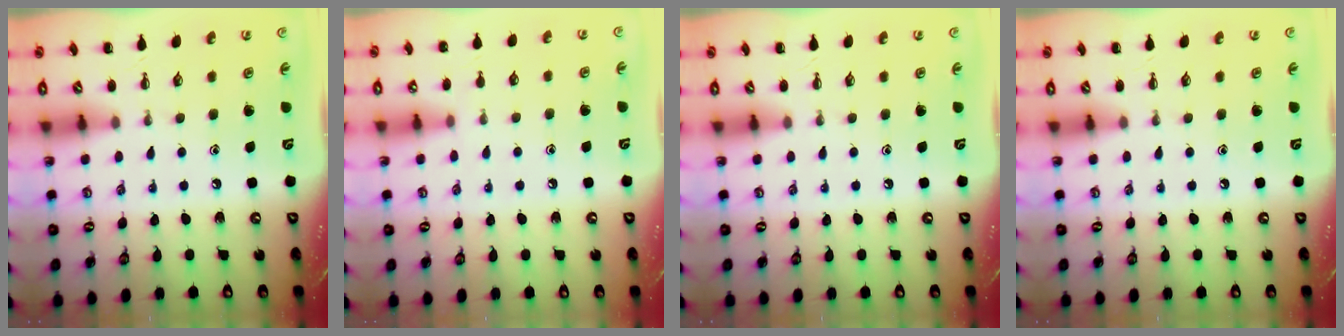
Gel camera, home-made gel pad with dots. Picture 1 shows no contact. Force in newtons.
{"total": 4.5, "press": 4.2, "slide": 1.5}
{"total": 0.0}
{"total": 0.0}